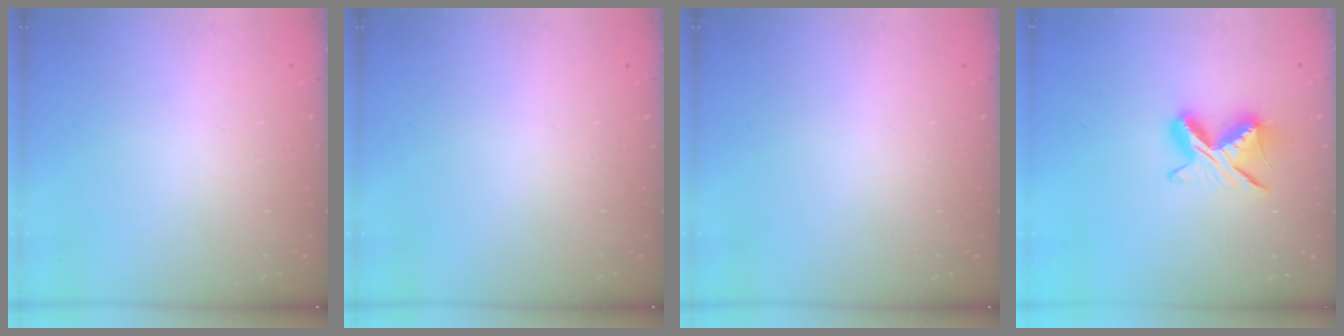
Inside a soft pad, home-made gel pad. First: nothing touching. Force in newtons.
{"total": 0.0}
{"total": 0.0}
{"total": 9.3, "press": 9.3, "slide": 0.8}